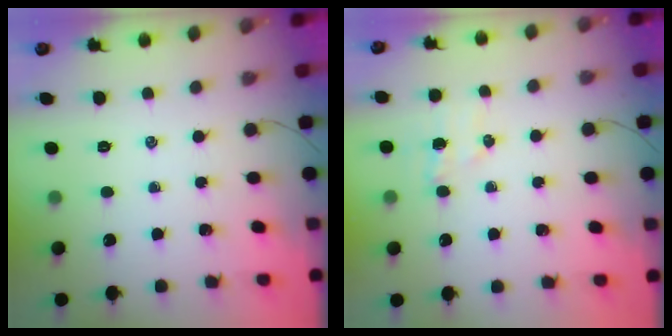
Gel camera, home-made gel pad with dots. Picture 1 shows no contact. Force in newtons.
{"total": 4.3, "press": 4.2, "slide": 1.1}